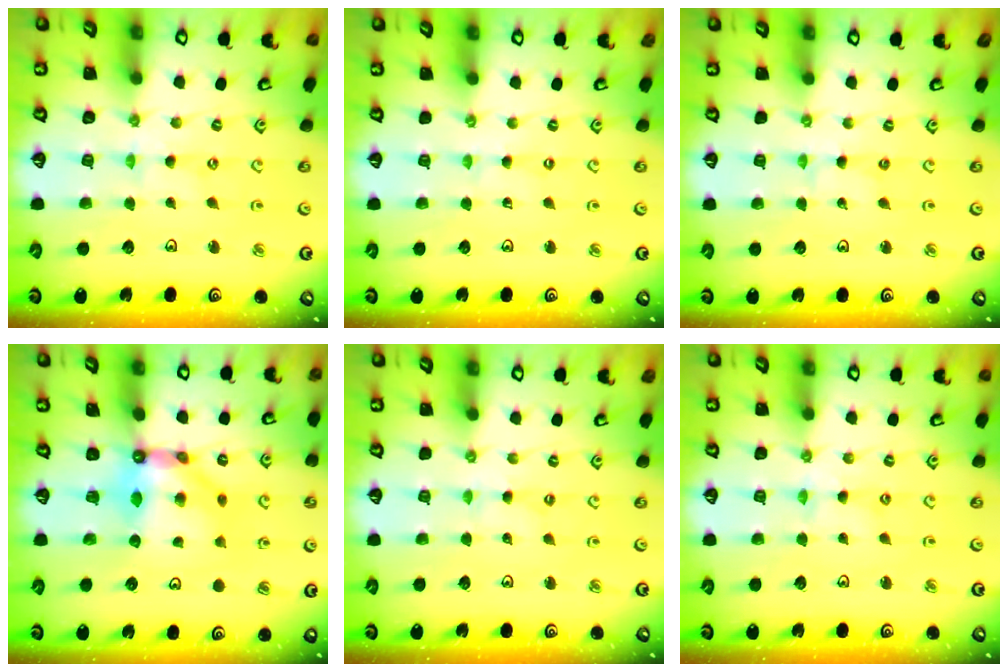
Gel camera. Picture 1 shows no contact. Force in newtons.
{"total": 0.5, "press": 0.5, "slide": 0.1}
{"total": 0.0}
{"total": 9.4, "press": 9.3, "slide": 0.8}
{"total": 1.1, "press": 1.1, "slide": 0.3}
{"total": 3.3, "press": 3.3, "slide": 0.4}